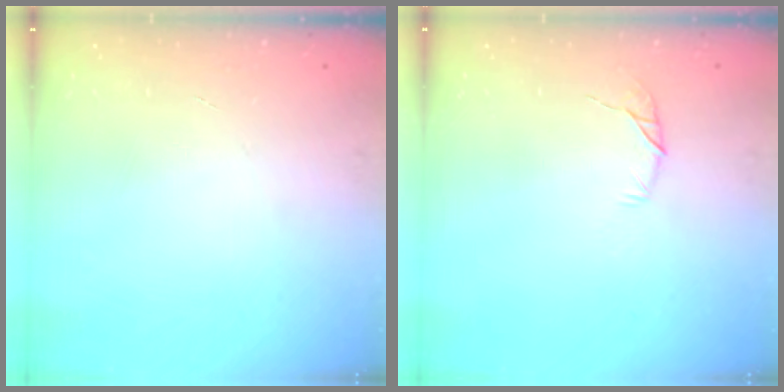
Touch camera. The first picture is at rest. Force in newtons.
{"total": 5.7, "press": 5.5, "slide": 1.4}